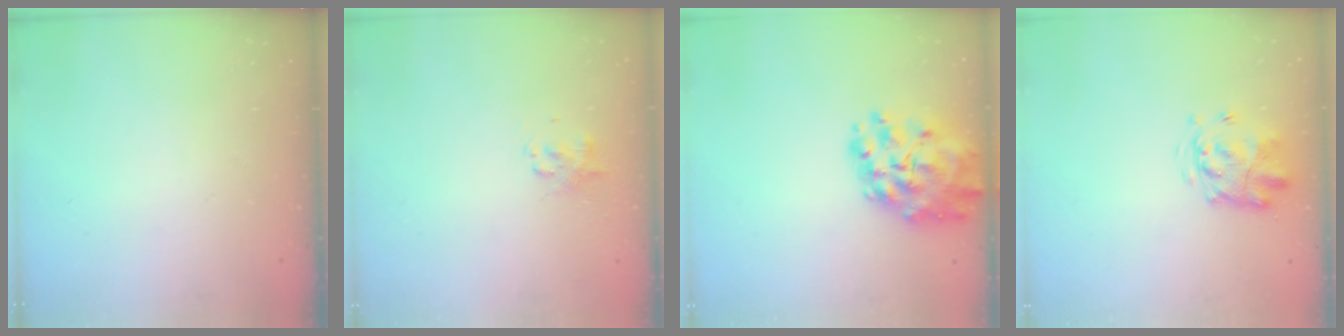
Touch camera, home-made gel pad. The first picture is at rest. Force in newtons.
{"total": 1.4, "press": 1.3, "slide": 0.5}
{"total": 15.3, "press": 14.6, "slide": 4.5}
{"total": 3.5, "press": 3.3, "slide": 1.1}